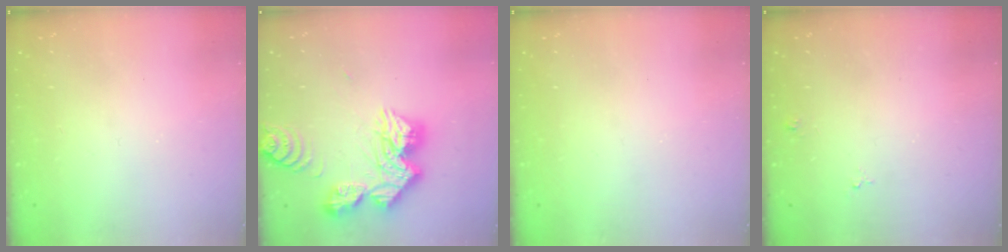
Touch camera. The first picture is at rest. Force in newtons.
{"total": 19.6, "press": 19.5, "slide": 1.9}
{"total": 0.0}
{"total": 4.1, "press": 4.1, "slide": 0.4}